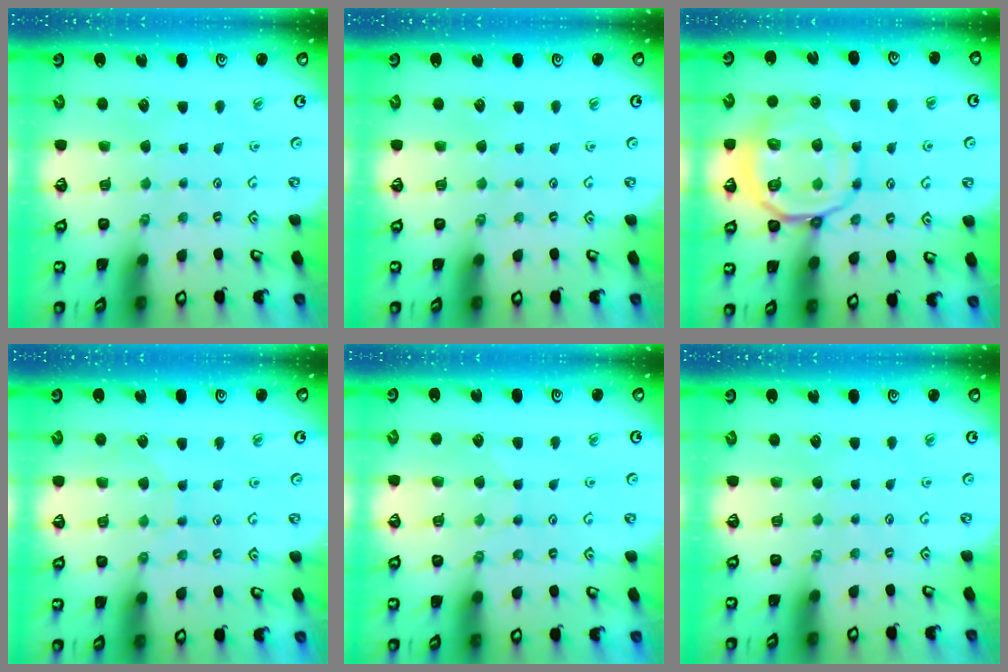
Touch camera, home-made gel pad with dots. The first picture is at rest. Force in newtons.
{"total": 0.0}
{"total": 14.0, "press": 13.9, "slide": 1.6}
{"total": 7.0, "press": 6.9, "slide": 0.4}
{"total": 6.6, "press": 6.5, "slide": 0.6}
{"total": 0.0}